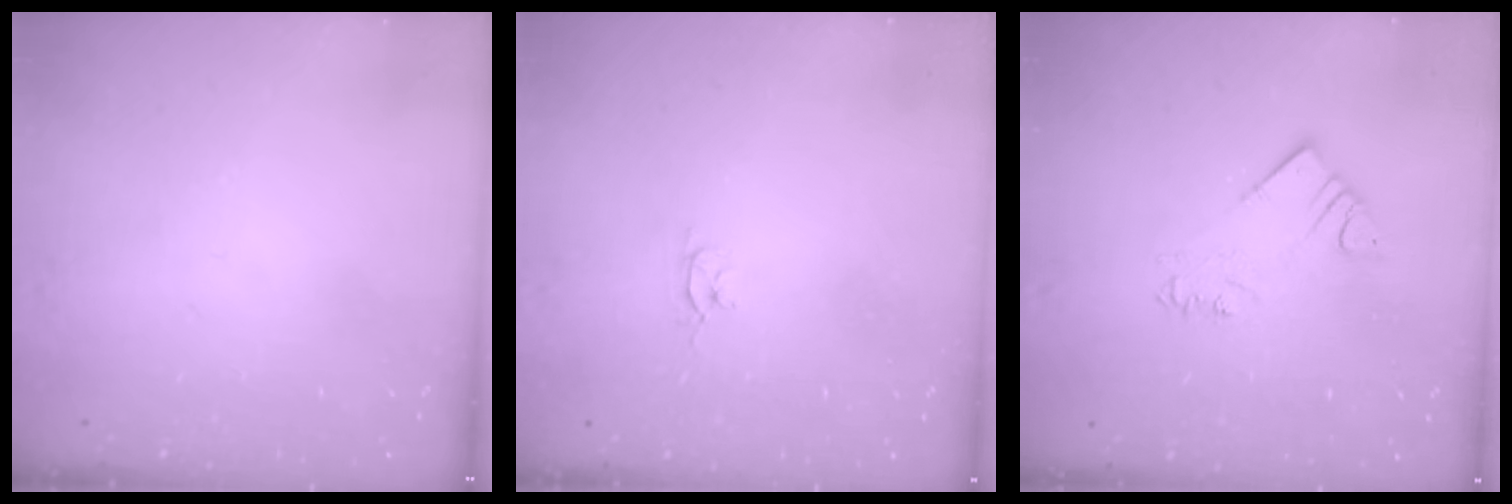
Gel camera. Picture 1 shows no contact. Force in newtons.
{"total": 2.6, "press": 2.6, "slide": 0.3}
{"total": 3.4, "press": 3.4, "slide": 0.2}